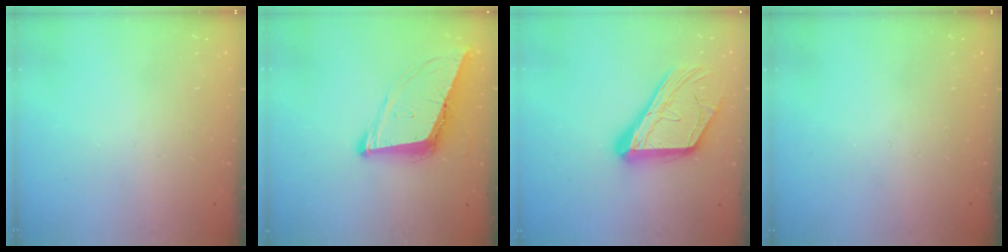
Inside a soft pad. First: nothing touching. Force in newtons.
{"total": 10.9, "press": 10.3, "slide": 3.6}
{"total": 17.1, "press": 17.0, "slide": 1.6}
{"total": 0.0}